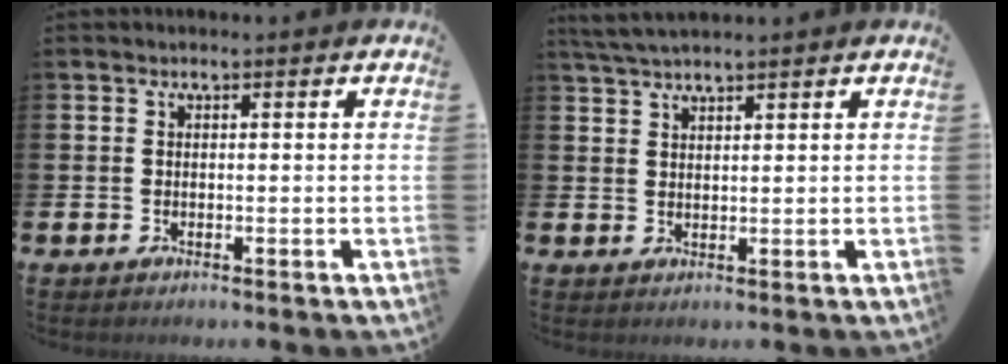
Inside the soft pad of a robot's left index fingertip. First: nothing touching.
{"total": 3.2, "force": [3.0, 0.4, 1.2], "torque": [-0.033, -0.004, 0.057]}